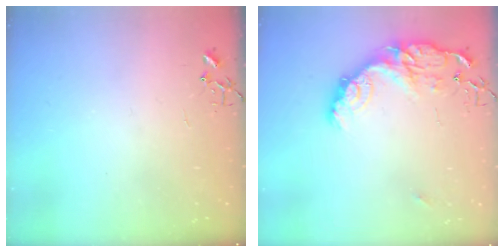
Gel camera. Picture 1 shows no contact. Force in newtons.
{"total": 15.2, "press": 15.2, "slide": 1.2}